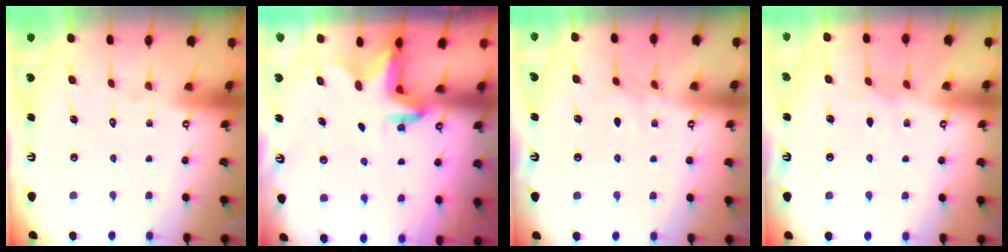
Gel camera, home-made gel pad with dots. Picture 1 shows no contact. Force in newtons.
{"total": 2.9, "press": 2.9, "slide": 0.5}
{"total": 3.7, "press": 3.6, "slide": 0.4}
{"total": 5.2, "press": 5.1, "slide": 0.6}